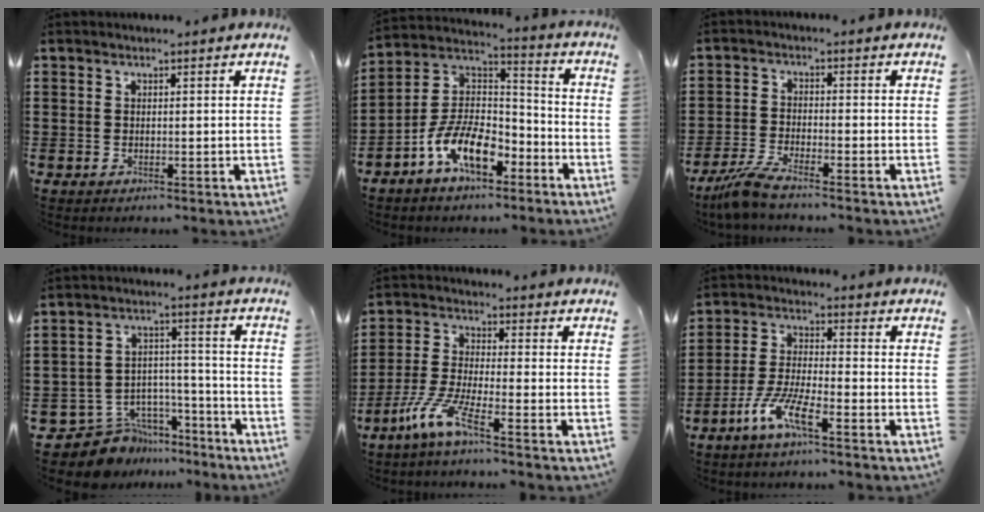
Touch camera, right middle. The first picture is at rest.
{"total": 10.4, "force": [-6.9, 4.3, 6.5], "torque": [-0.142, 0.005, -0.138]}
{"total": 5.1, "force": [-4.5, 0.2, 2.3], "torque": [-0.065, -0.014, -0.093]}
{"total": 8.6, "force": [-7.7, 3.8, 0.9], "torque": [-0.022, 0.021, -0.146]}
{"total": 7.5, "force": [-5.1, 0.7, 5.5], "torque": [-0.127, -0.013, -0.102]}
{"total": 7.5, "force": [-4.9, 1.2, 5.6], "torque": [-0.128, -0.010, -0.097]}